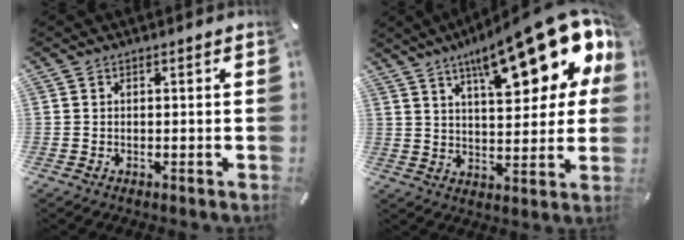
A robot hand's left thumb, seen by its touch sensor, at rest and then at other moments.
{"total": 24.2, "force": [14.0, 8.1, 18.0], "torque": [-0.264, -0.080, 0.224]}